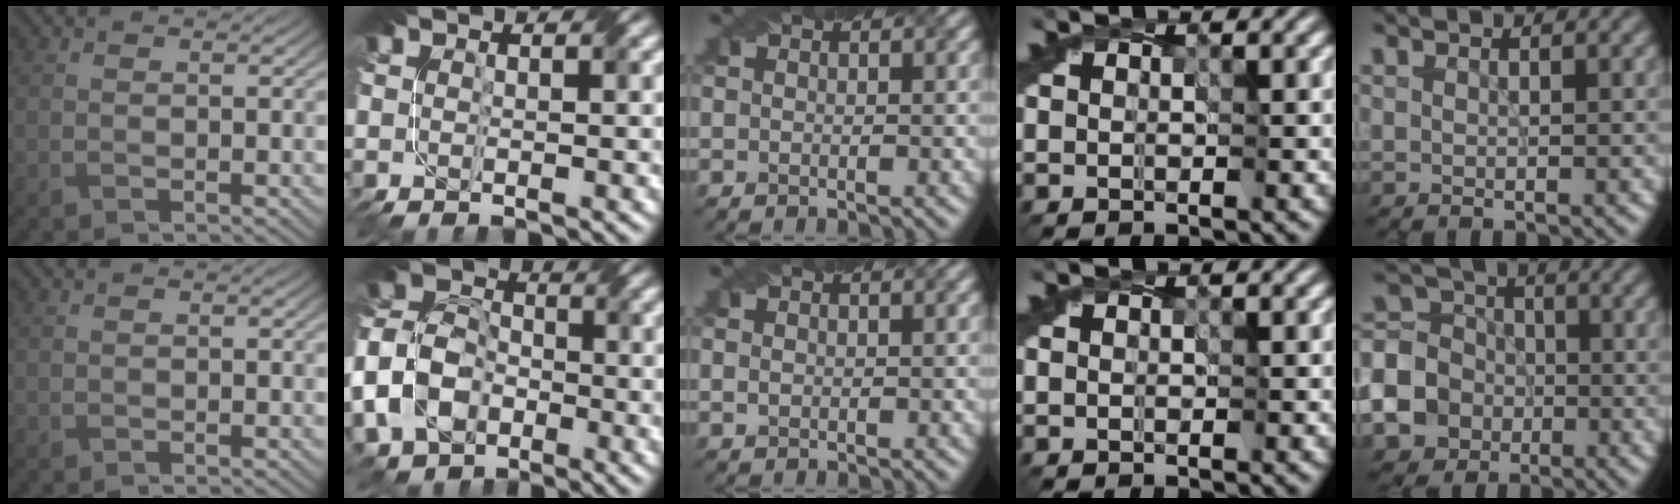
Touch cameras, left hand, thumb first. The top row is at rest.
{"index": {"total": 6.6, "force": [-2.5, 5.3, 2.9], "torque": [-0.064, 0.008, -0.060]}, "middle": {"total": 0.8, "force": [0.1, 0.6, 0.5], "torque": [-0.012, -0.001, 0.004]}, "little": {"total": 11.1, "force": [-4.2, 9.8, 3.2], "torque": [-0.092, -0.030, -0.095]}}